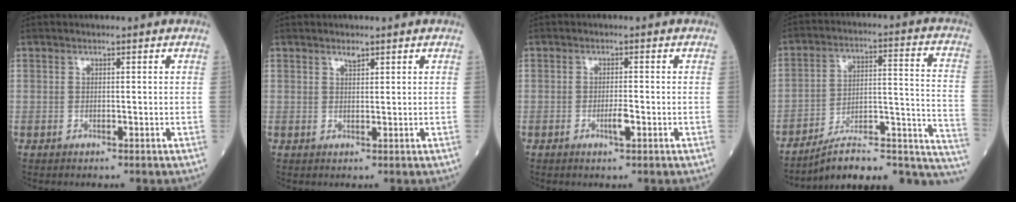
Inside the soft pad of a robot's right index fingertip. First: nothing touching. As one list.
[{"total": 1.1, "force": [0.9, 0.3, 0.6], "torque": [-0.014, -0.001, 0.017]}, {"total": 2.1, "force": [-0.9, 0.2, 1.9], "torque": [-0.035, -0.001, -0.015]}, {"total": 20.8, "force": [-17.4, 4.2, 10.7], "torque": [-0.072, 0.054, -0.250]}]